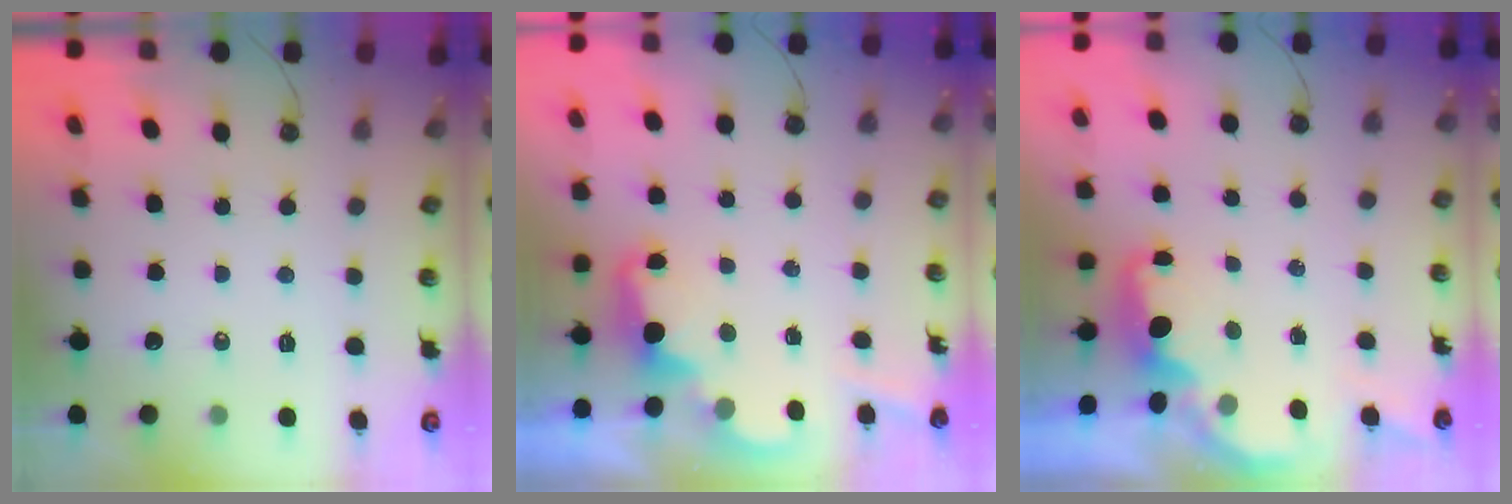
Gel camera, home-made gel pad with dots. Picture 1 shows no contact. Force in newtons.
{"total": 2.4, "press": 2.3, "slide": 0.5}
{"total": 1.6, "press": 1.4, "slide": 0.7}